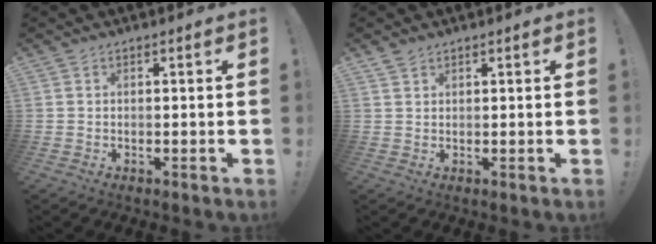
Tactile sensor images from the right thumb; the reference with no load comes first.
{"total": 1.4, "force": [1.3, 0.6, 0.4], "torque": [-0.006, -0.005, 0.024]}